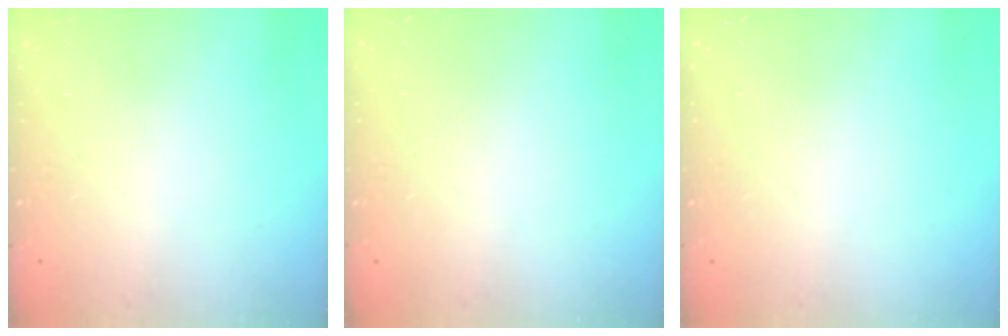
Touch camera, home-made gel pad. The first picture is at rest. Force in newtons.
{"total": 0.0}
{"total": 0.0}